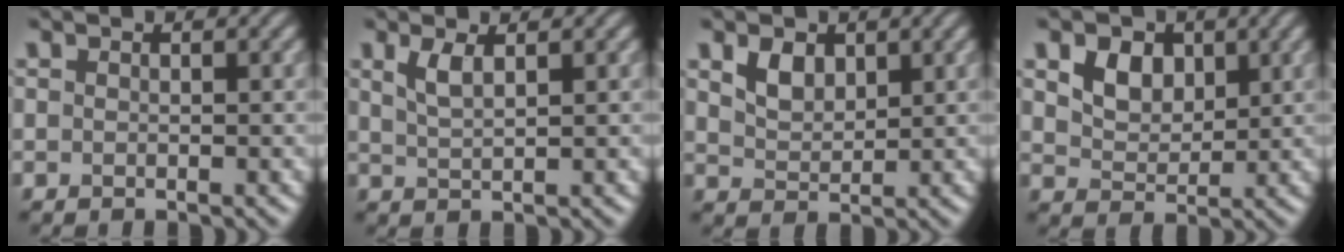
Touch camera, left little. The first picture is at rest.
{"total": 1.9, "force": [1.1, 0.6, 1.5], "torque": [-0.032, 0.000, 0.024]}
{"total": 2.6, "force": [1.4, 1.6, 1.4], "torque": [-0.032, -0.001, 0.030]}
{"total": 4.2, "force": [1.9, 3.0, 2.3], "torque": [-0.053, -0.001, 0.026]}